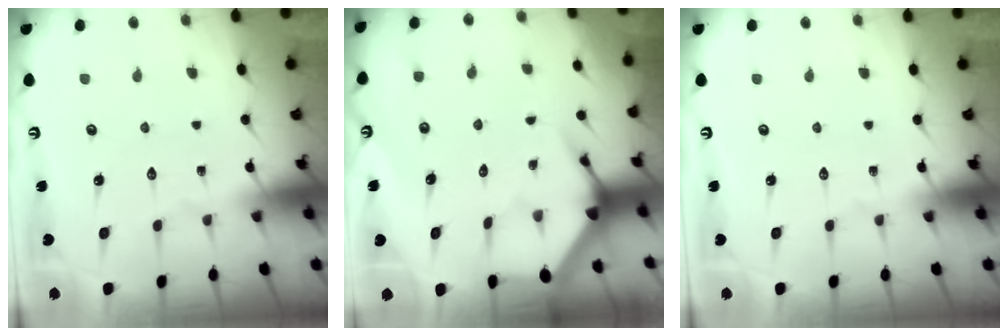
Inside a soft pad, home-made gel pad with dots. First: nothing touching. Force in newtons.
{"total": 3.9, "press": 3.8, "slide": 0.4}
{"total": 0.0}